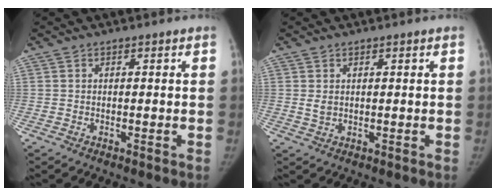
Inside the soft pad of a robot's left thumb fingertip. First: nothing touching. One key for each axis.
{"total": 1.7, "fx": 0.6, "fy": 1.1, "fz": 1.0, "tx": -0.016, "ty": -0.006, "tz": 0.016}